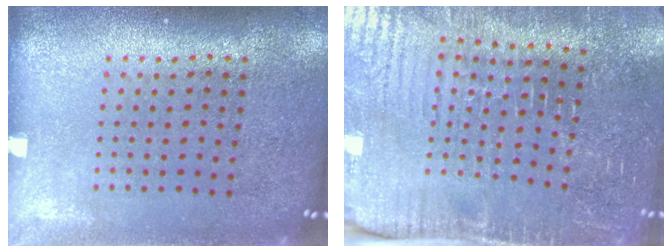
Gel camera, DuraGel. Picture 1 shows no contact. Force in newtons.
{"total": 4.6, "press": 4.6, "slide": 0.7}